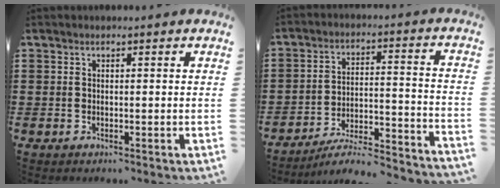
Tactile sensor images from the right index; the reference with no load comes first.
{"total": 5.8, "force": [-5.2, 0.6, 2.6], "torque": [-0.042, -0.010, -0.102]}